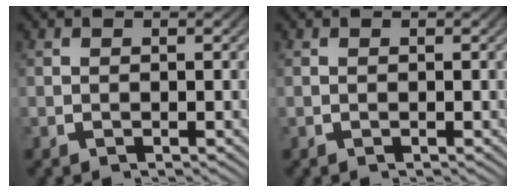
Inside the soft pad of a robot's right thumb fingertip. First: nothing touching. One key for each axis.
{"total": 0.0}